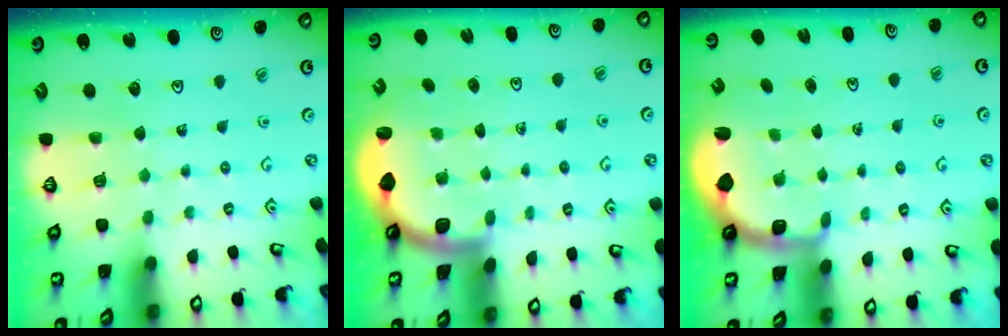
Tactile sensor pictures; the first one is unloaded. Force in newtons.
{"total": 1.7, "press": 1.7, "slide": 0.1}
{"total": 2.4, "press": 1.2, "slide": 2.1}